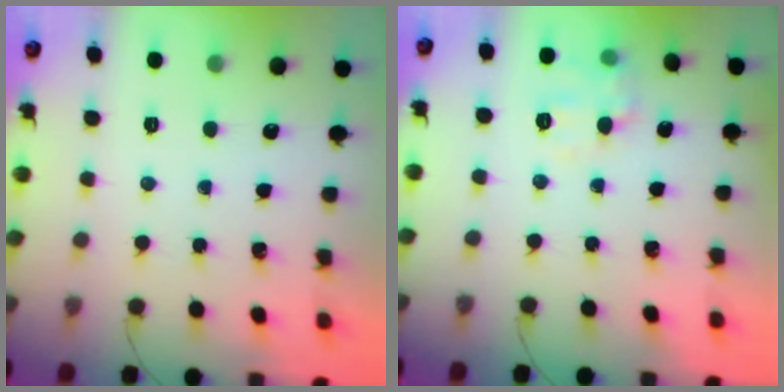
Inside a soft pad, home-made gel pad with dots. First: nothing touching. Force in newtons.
{"total": 7.6, "press": 7.5, "slide": 0.6}